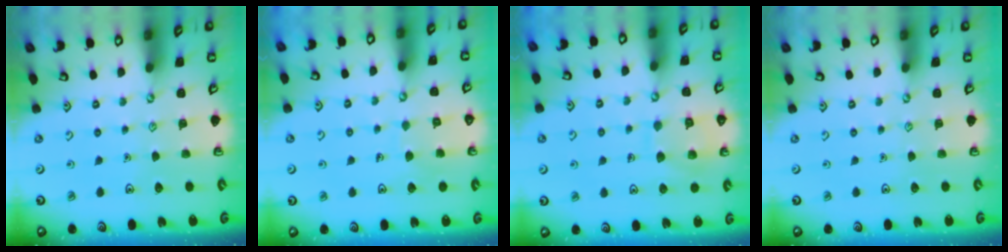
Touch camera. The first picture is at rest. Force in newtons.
{"total": 5.1, "press": 5.1, "slide": 0.3}
{"total": 9.4, "press": 9.4, "slide": 0.9}
{"total": 0.0}